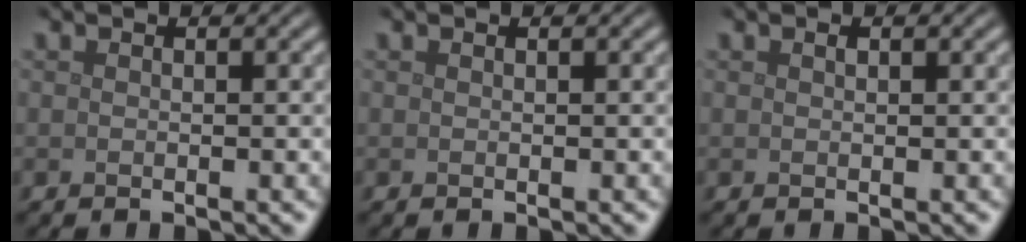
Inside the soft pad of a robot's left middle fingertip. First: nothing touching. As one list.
[{"total": 0.0}, {"total": 0.5, "force": [0.3, 0.2, 0.4], "torque": [-0.006, 0.001, 0.004]}]